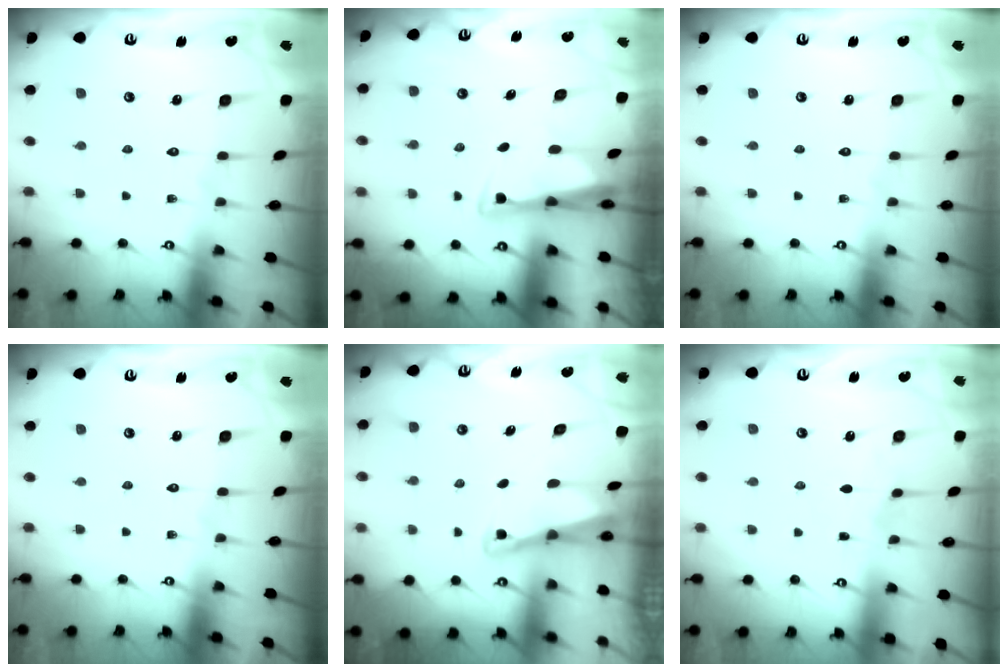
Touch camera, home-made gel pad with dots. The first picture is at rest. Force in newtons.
{"total": 2.9, "press": 2.9, "slide": 0.7}
{"total": 0.0}
{"total": 0.0}
{"total": 2.0, "press": 2.0, "slide": 0.4}
{"total": 1.8, "press": 1.8, "slide": 0.3}